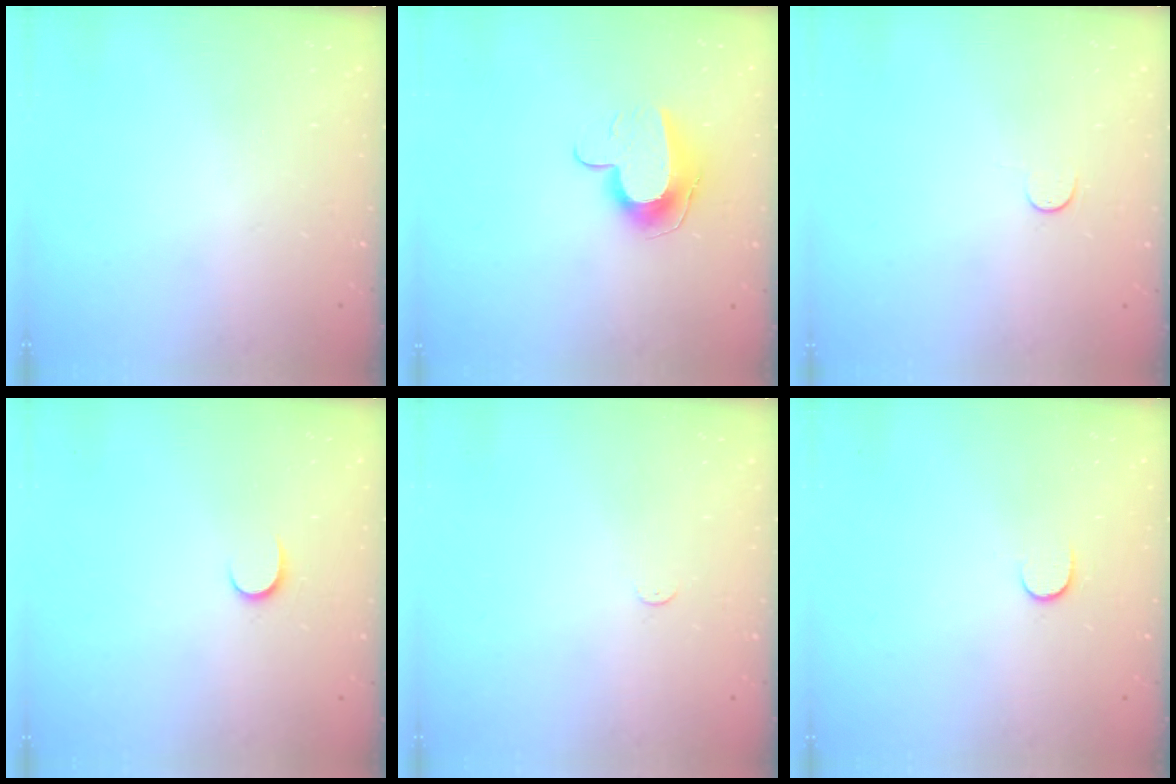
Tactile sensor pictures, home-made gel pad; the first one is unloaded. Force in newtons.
{"total": 10.3, "press": 10.3, "slide": 0.4}
{"total": 2.8, "press": 2.8, "slide": 0.4}
{"total": 3.8, "press": 3.8, "slide": 0.4}
{"total": 2.3, "press": 2.3, "slide": 0.3}
{"total": 5.3, "press": 5.2, "slide": 0.5}